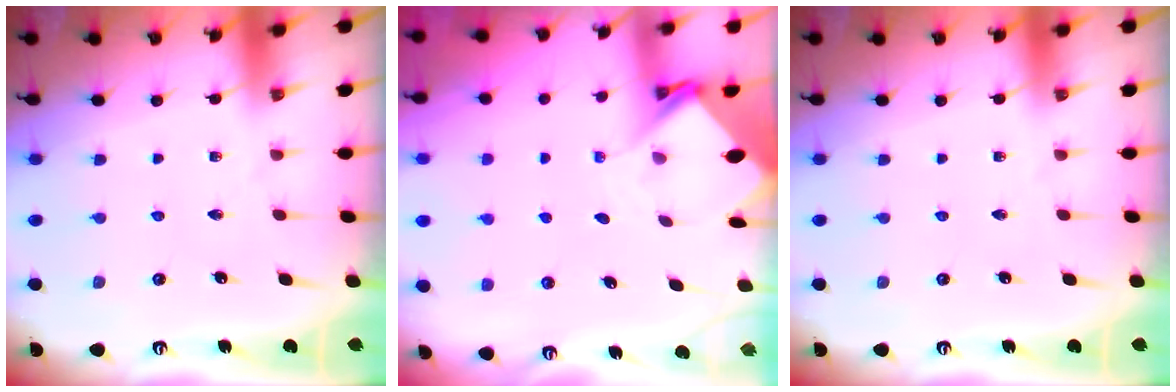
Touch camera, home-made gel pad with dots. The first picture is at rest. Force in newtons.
{"total": 3.8, "press": 3.8, "slide": 0.2}
{"total": 0.0}